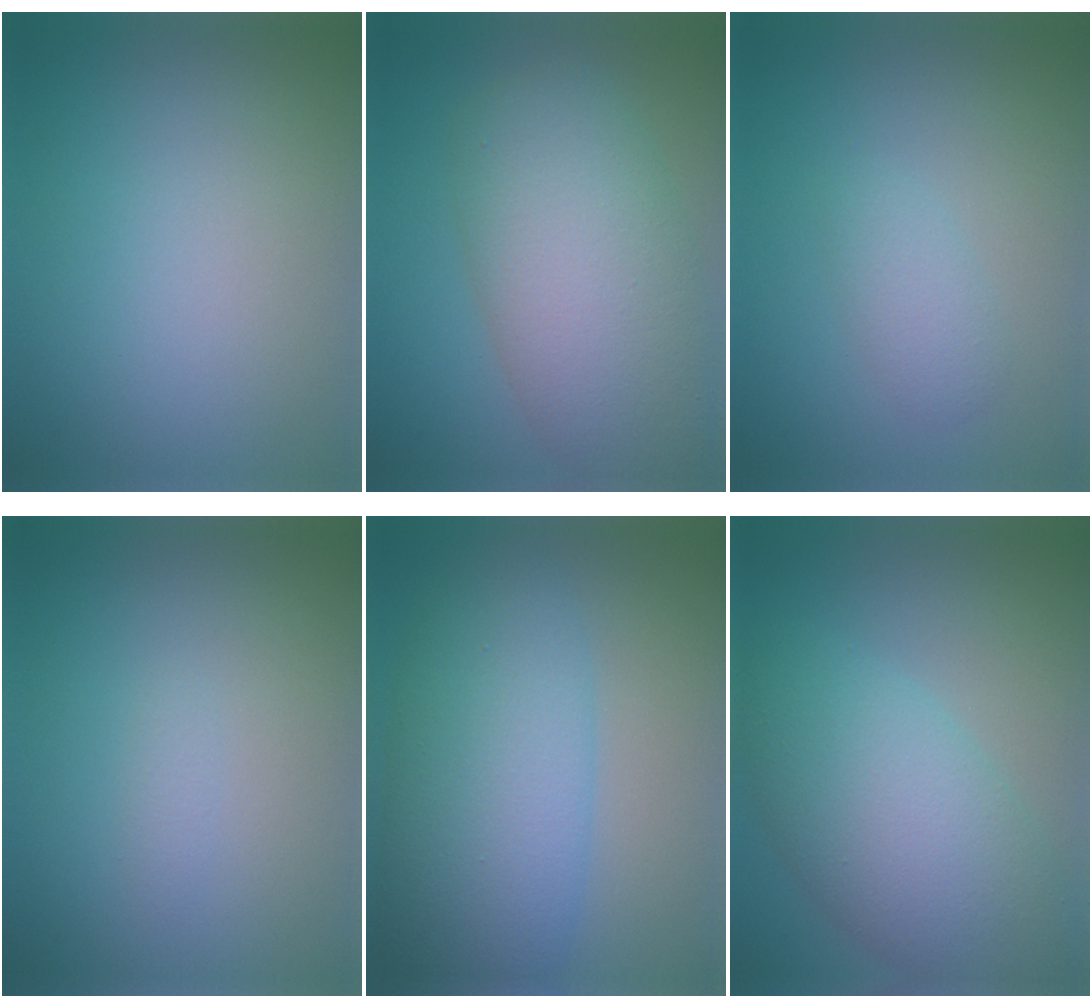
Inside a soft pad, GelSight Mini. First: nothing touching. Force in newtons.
{"total": 9.7, "press": 9.7, "slide": 0.8}
{"total": 1.8, "press": 1.8, "slide": 0.2}
{"total": 0.6, "press": 0.6, "slide": 0.1}
{"total": 8.9, "press": 8.9, "slide": 0.1}
{"total": 8.1, "press": 8.1, "slide": 0.1}